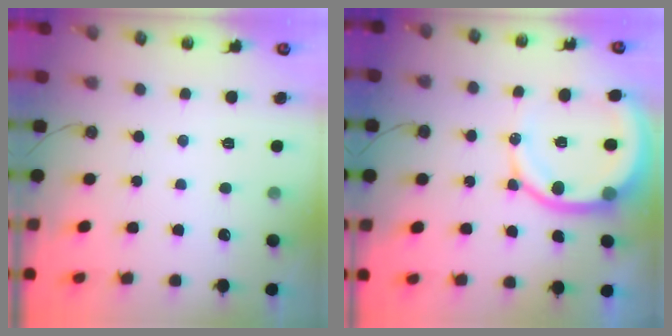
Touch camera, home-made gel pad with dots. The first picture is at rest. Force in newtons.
{"total": 12.9, "press": 12.8, "slide": 1.6}